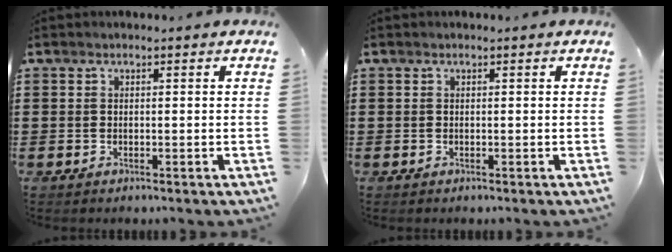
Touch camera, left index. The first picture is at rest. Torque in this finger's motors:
{"motor_torque": [0.00, 0.00, 0.00, 0.00]}